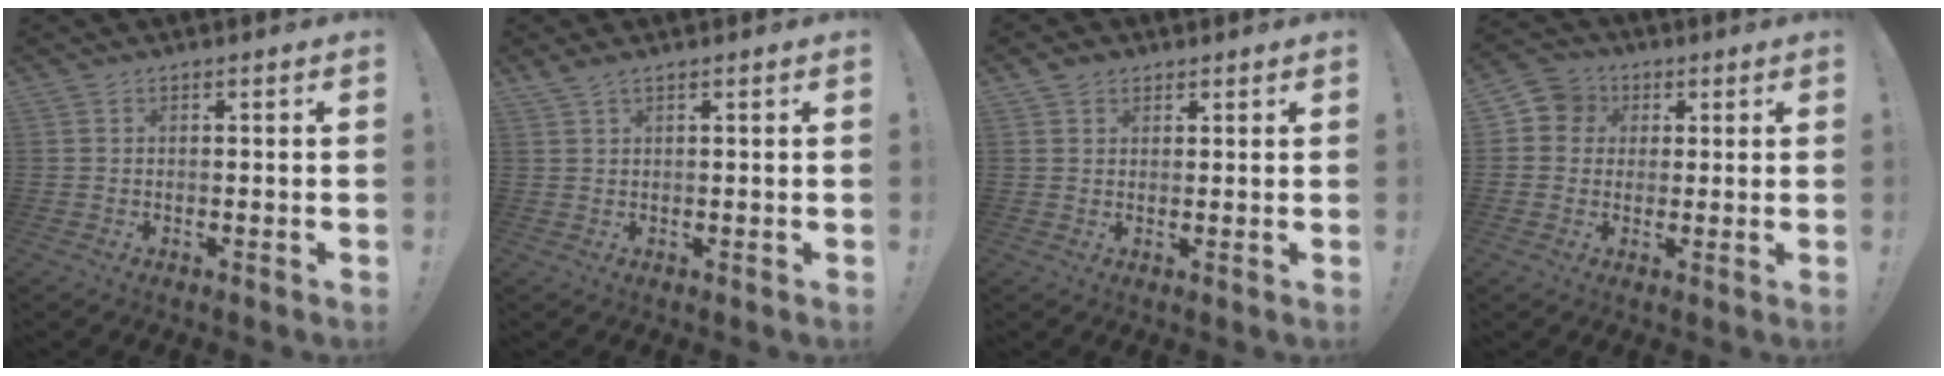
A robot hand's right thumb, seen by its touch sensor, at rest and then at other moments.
{"total": 1.5, "force": [1.0, 0.2, 1.1], "torque": [-0.031, 0.000, 0.020]}
{"total": 2.4, "force": [1.6, 1.7, 0.6], "torque": [-0.006, -0.006, 0.029]}
{"total": 6.5, "force": [1.3, 6.2, 1.6], "torque": [-0.025, 0.003, 0.026]}